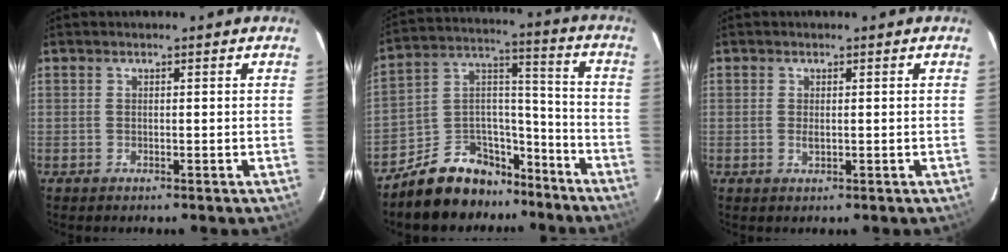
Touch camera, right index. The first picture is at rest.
{"total": 14.5, "force": [-11.0, 8.3, 4.4], "torque": [-0.089, 0.072, -0.168]}
{"total": 1.3, "force": [-0.1, 0.6, 1.1], "torque": [-0.022, -0.001, -0.001]}